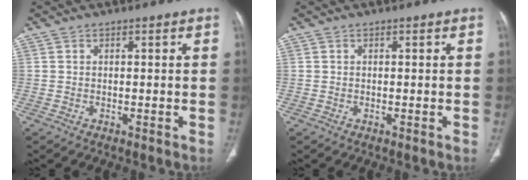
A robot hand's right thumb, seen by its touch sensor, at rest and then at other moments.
{"total": 0.0}